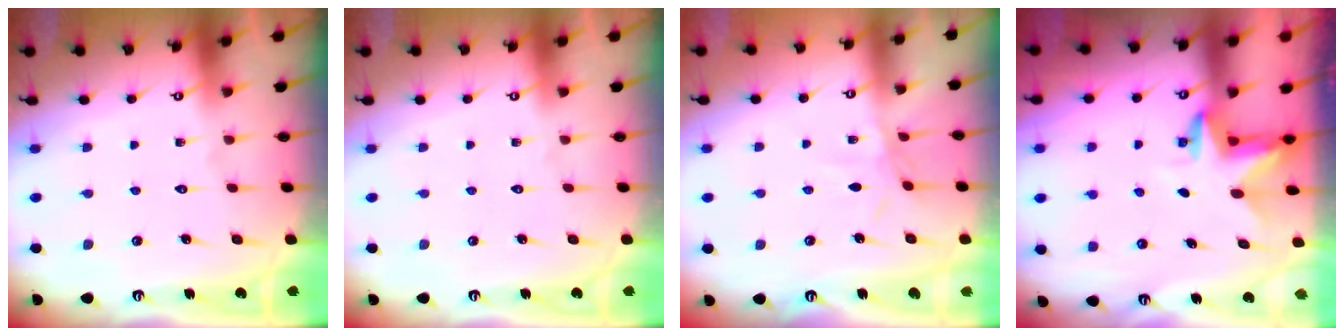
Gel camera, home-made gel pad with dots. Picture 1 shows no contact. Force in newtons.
{"total": 0.0}
{"total": 3.0, "press": 3.0, "slide": 0.1}
{"total": 3.4, "press": 3.4, "slide": 0.1}